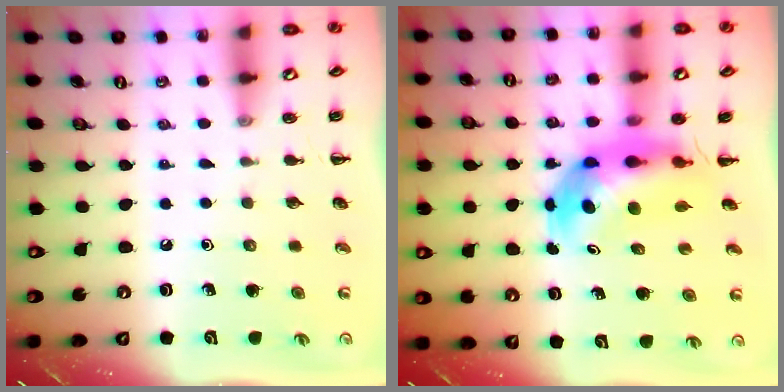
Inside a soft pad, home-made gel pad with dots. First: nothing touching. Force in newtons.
{"total": 7.4, "press": 7.1, "slide": 2.1}